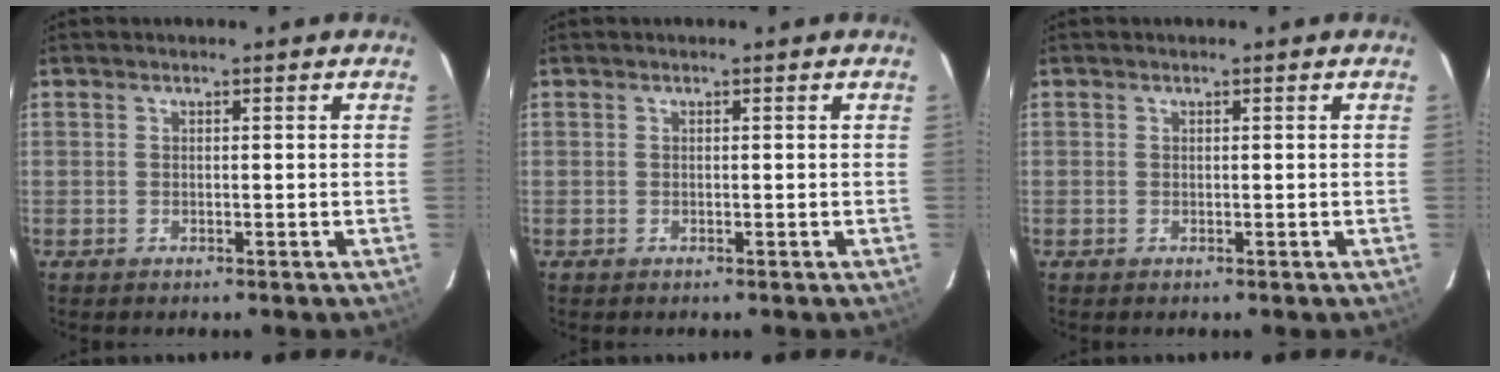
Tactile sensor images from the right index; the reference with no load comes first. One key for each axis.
{"total": 0.0}
{"total": 0.0}